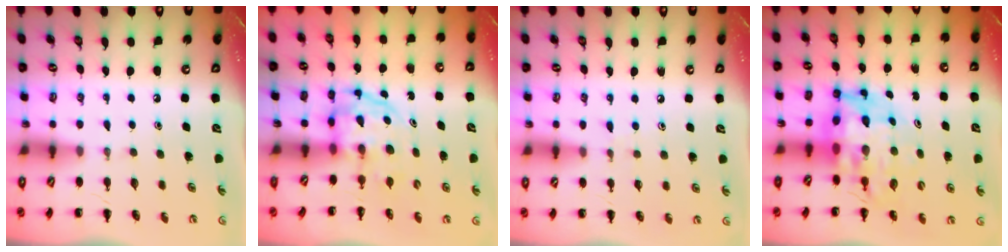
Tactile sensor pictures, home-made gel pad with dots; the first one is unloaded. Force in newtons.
{"total": 3.7, "press": 3.7, "slide": 0.2}
{"total": 4.2, "press": 3.8, "slide": 1.8}
{"total": 8.0, "press": 7.5, "slide": 2.6}